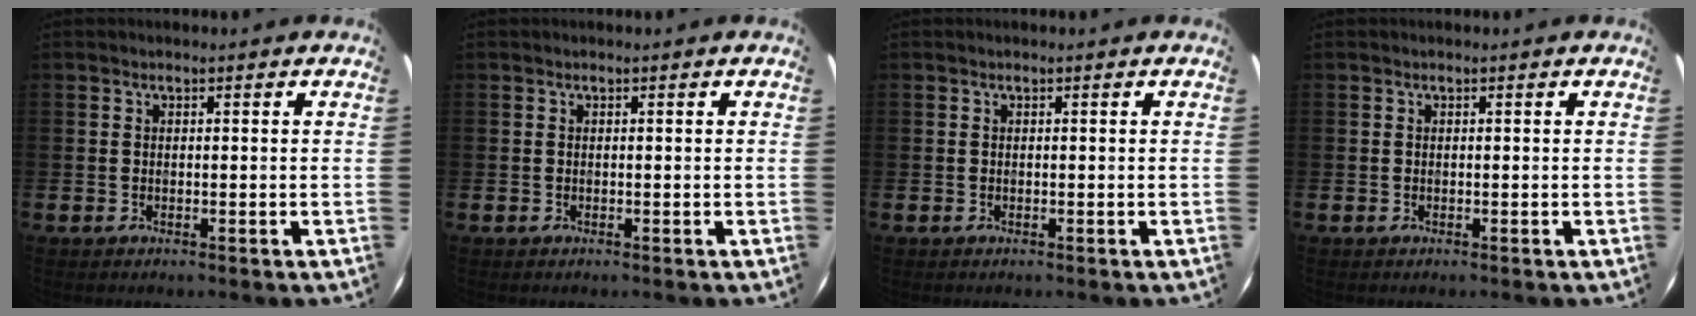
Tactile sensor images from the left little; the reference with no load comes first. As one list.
[{"total": 0.0}, {"total": 0.0}, {"total": 0.0}]